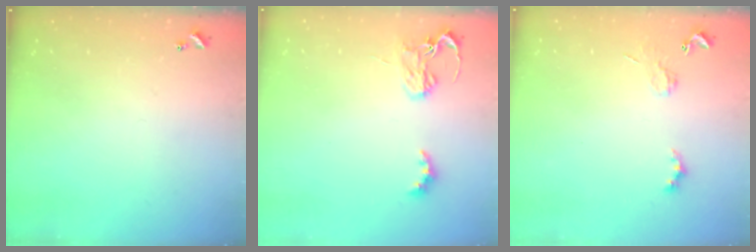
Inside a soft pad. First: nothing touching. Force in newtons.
{"total": 2.9, "press": 2.8, "slide": 0.6}
{"total": 2.0, "press": 1.9, "slide": 0.4}